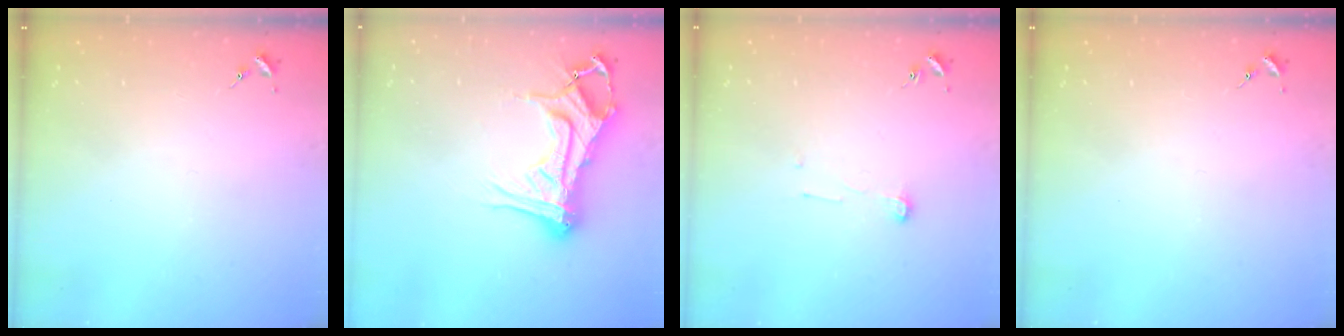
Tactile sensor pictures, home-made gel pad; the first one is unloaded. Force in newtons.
{"total": 17.0, "press": 16.9, "slide": 2.0}
{"total": 4.1, "press": 4.1, "slide": 0.3}
{"total": 0.0}